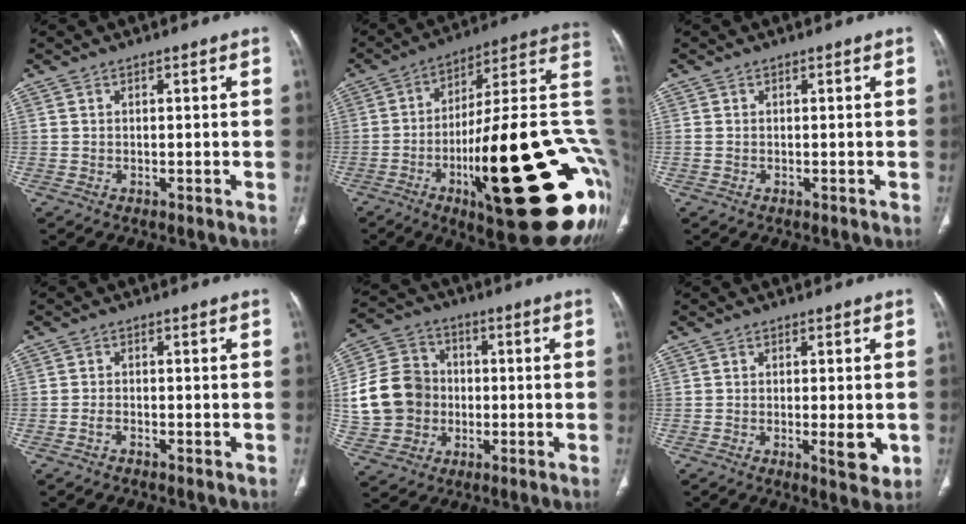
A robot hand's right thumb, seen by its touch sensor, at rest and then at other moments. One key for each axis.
{"total": 36.3, "fx": -5.4, "fy": 8.3, "fz": 34.9, "tx": -0.410, "ty": 0.016, "tz": -0.082}
{"total": 0.5, "fx": -0.1, "fy": 0.4, "fz": 0.4, "tx": -0.013, "ty": -0.002, "tz": 0.001}
{"total": 1.3, "fx": -0.9, "fy": 0.6, "fz": 0.7, "tx": -0.016, "ty": 0.006, "tz": -0.018}
{"total": 14.9, "fx": -0.7, "fy": 13.3, "fz": 6.8, "tx": -0.120, "ty": 0.025, "tz": -0.009}
{"total": 5.6, "fx": -1.2, "fy": 1.8, "fz": 5.1, "tx": -0.066, "ty": -0.009, "tz": -0.014}